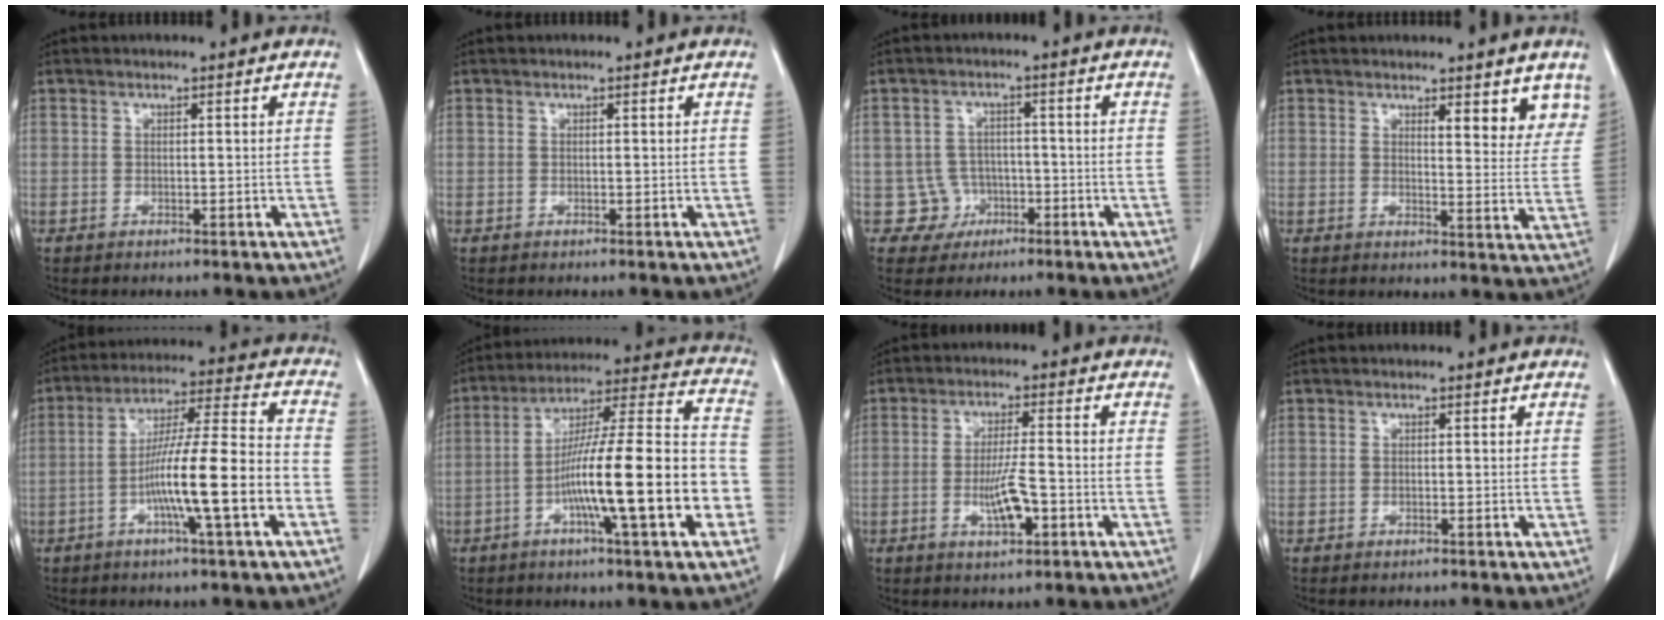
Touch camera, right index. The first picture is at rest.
{"total": 0.0}
{"total": 4.4, "force": [-1.3, 4.2, -0.4], "torque": [0.017, 0.018, -0.015]}
{"total": 6.3, "force": [4.8, 1.7, 3.8], "torque": [-0.032, -0.020, 0.048]}
{"total": 14.6, "force": [-4.4, 0.1, 13.9], "torque": [-0.240, 0.005, -0.078]}
{"total": 20.1, "force": [-5.7, 1.2, 19.2], "torque": [-0.291, 0.010, -0.091]}
{"total": 6.1, "force": [-2.0, 1.1, 5.6], "torque": [-0.104, -0.004, -0.032]}
{"total": 0.0}